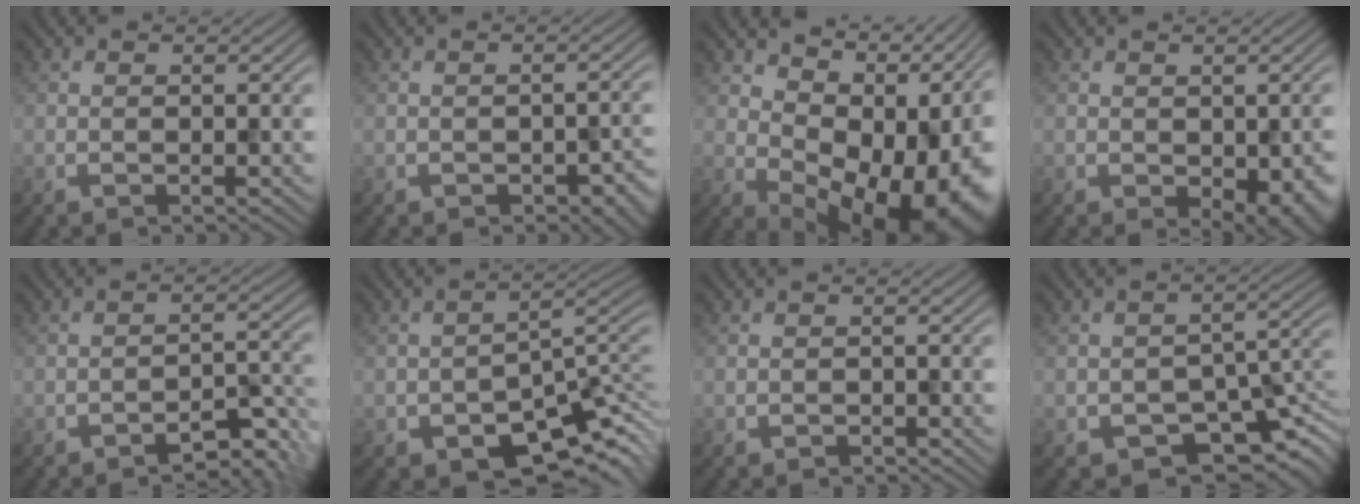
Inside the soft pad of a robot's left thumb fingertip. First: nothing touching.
{"total": 3.9, "force": [-2.4, 1.6, 2.7], "torque": [-0.023, -0.010, -0.010]}
{"total": 14.6, "force": [1.9, 9.6, 10.8], "torque": [-0.110, -0.017, 0.078]}
{"total": 4.7, "force": [-2.1, 2.5, 3.4], "torque": [-0.040, -0.027, 0.001]}
{"total": 4.9, "force": [-4.5, 0.1, 2.0], "torque": [-0.032, 0.018, -0.058]}
{"total": 8.6, "force": [-5.7, 3.9, 5.1], "torque": [-0.078, -0.024, -0.084]}
{"total": 1.3, "force": [-0.9, -0.2, -0.9], "torque": [0.023, 0.002, -0.015]}
{"total": 7.4, "force": [-5.1, 4.1, 3.6], "torque": [-0.037, -0.027, -0.070]}